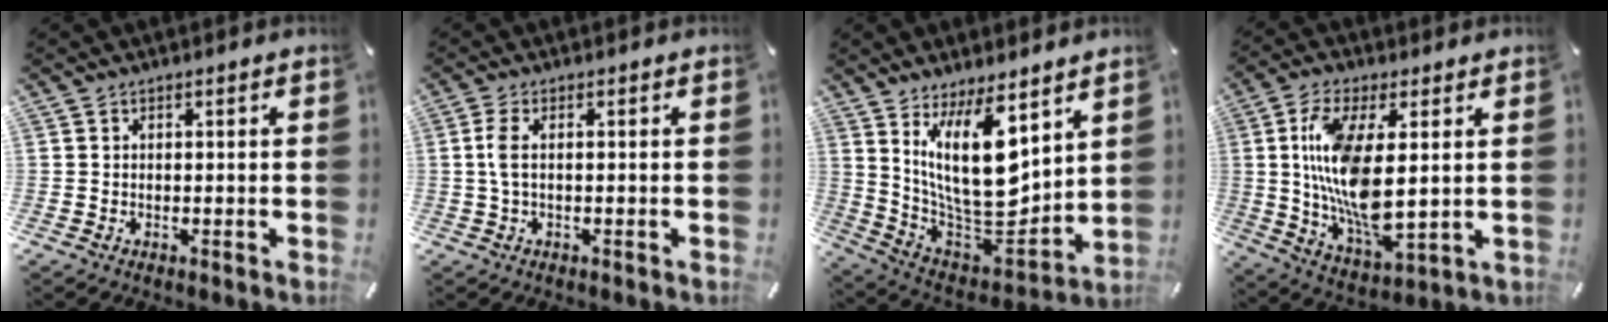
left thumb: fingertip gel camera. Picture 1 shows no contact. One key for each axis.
{"total": 3.6, "fx": 0.1, "fy": 0.9, "fz": 3.5, "tx": -0.081, "ty": -0.006, "tz": -0.004}
{"total": 19.7, "fx": 7.9, "fy": 8.7, "fz": 15.8, "tx": -0.308, "ty": -0.068, "tz": 0.136}
{"total": 16.1, "fx": 2.3, "fy": 6.7, "fz": 14.4, "tx": -0.309, "ty": -0.018, "tz": 0.037}